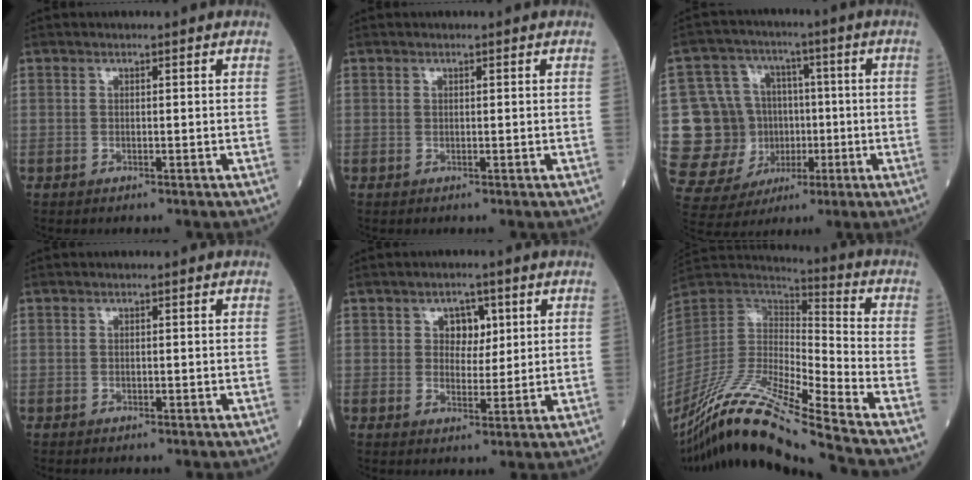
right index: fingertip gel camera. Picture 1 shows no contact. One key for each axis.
{"total": 0.0}
{"total": 14.2, "fx": -0.9, "fy": 12.3, "fz": 7.0, "tx": -0.145, "ty": 0.043, "tz": 0.016}
{"total": 0.0}
{"total": 4.1, "fx": 1.5, "fy": 2.8, "fz": 2.6, "tx": -0.030, "ty": 0.006, "tz": 0.024}
{"total": 19.5, "fx": -15.4, "fy": -0.8, "fz": 11.8, "tx": -0.246, "ty": -0.021, "tz": -0.296}